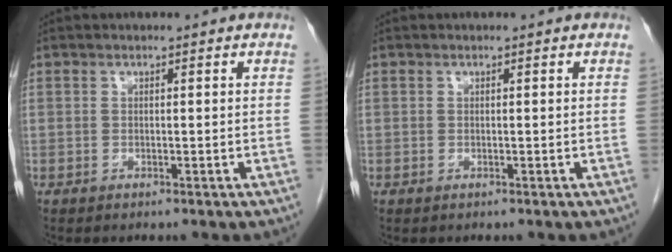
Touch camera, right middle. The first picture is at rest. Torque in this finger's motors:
{"motor_torque": [-0.10, 0.26, -0.02, -0.01]}